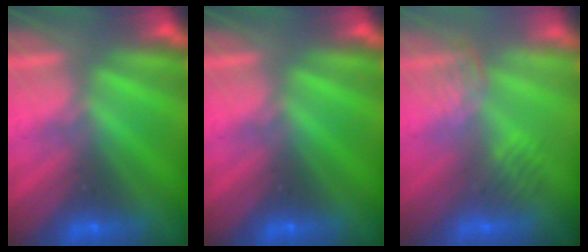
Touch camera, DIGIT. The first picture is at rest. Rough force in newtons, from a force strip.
{"total": 0.0}
{"total": 2.8}